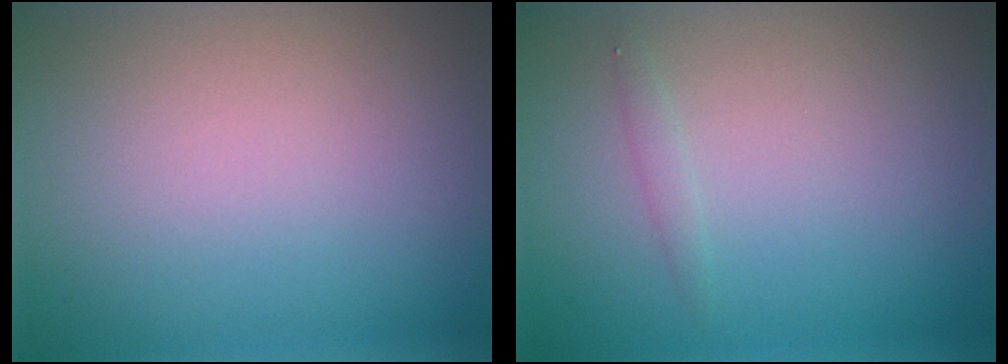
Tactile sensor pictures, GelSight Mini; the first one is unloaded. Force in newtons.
{"total": 0.7, "press": 0.7, "slide": 0.0}